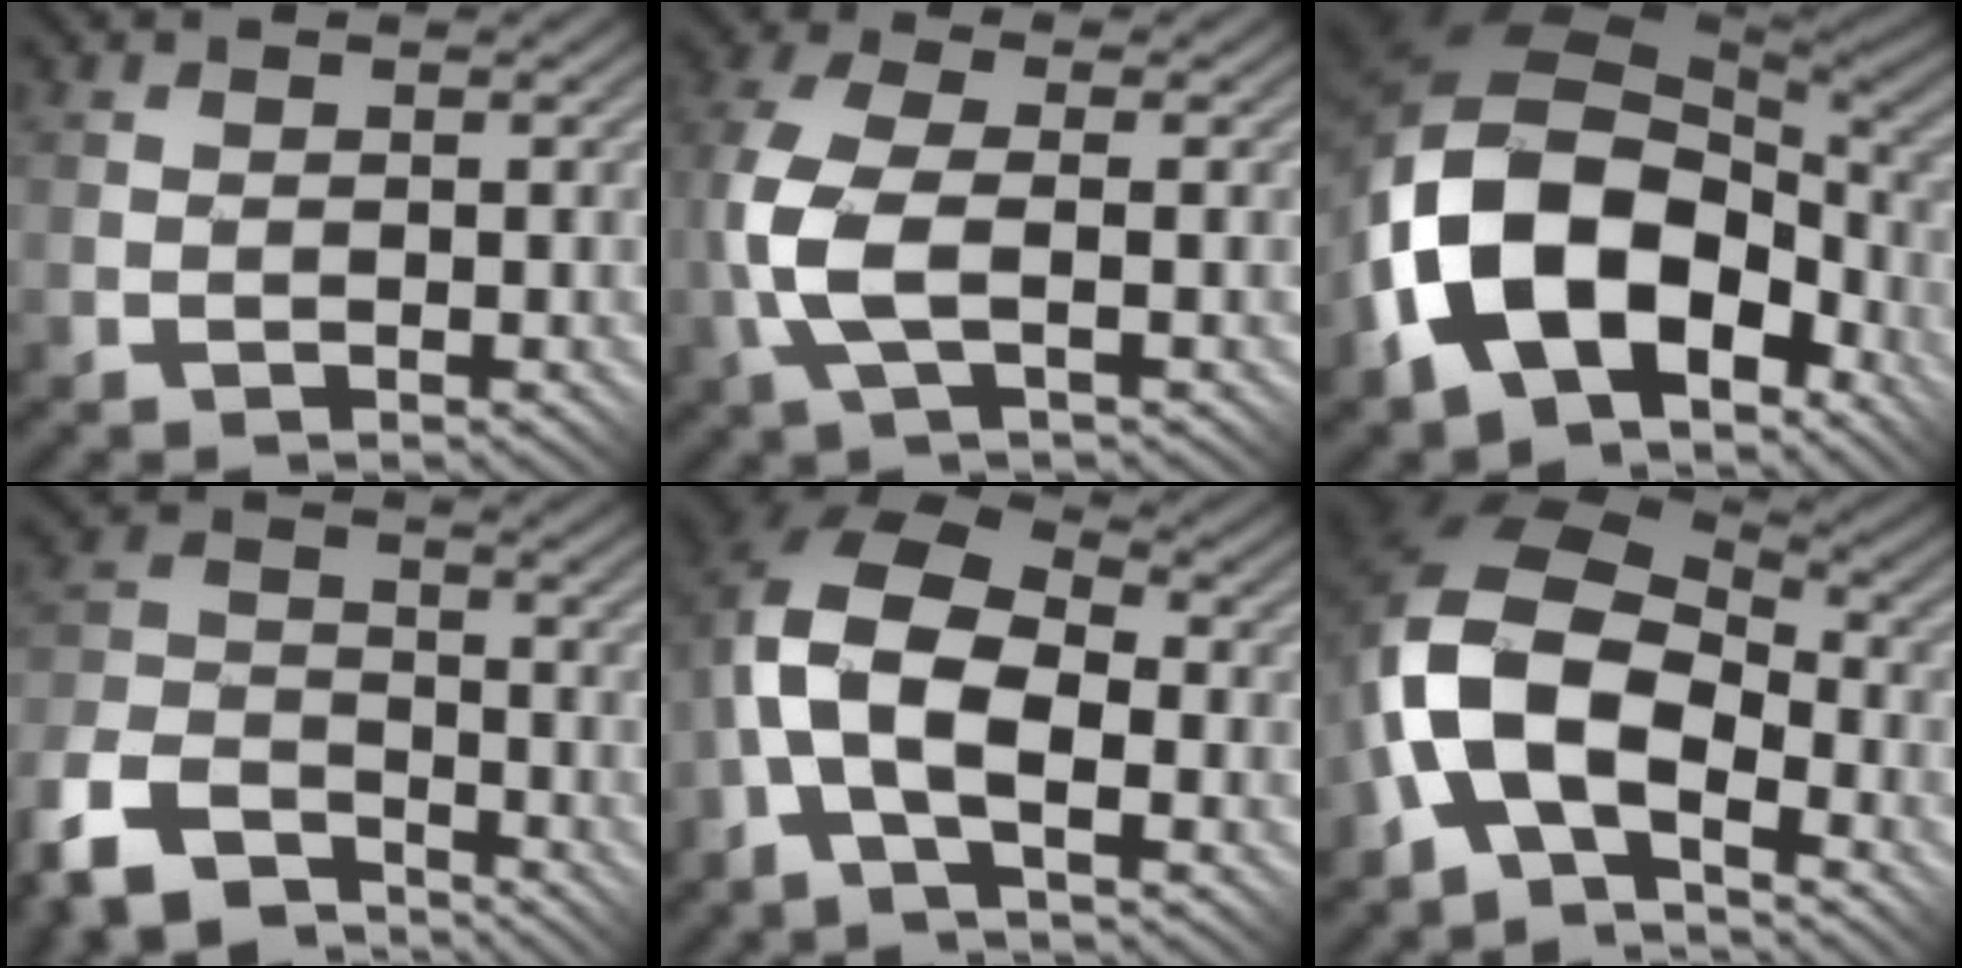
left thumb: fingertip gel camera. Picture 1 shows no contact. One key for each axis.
{"total": 7.5, "fx": -1.4, "fy": 3.3, "fz": 6.6, "tx": -0.169, "ty": 0.007, "tz": -0.036}
{"total": 16.1, "fx": -5.3, "fy": 10.4, "fz": 11.1, "tx": -0.232, "ty": -0.011, "tz": -0.096}
{"total": 10.8, "fx": -8.2, "fy": 5.2, "fz": 4.6, "tx": -0.117, "ty": -0.016, "tz": -0.169}
{"total": 11.5, "fx": -2.3, "fy": 6.2, "fz": 9.4, "tx": -0.196, "ty": 0.003, "tz": -0.048}
{"total": 12.9, "fx": -4.0, "fy": 7.8, "fz": 9.5, "tx": -0.204, "ty": -0.009, "tz": -0.081}